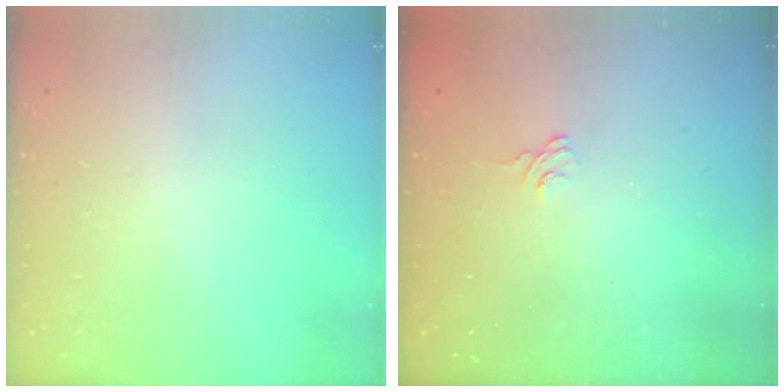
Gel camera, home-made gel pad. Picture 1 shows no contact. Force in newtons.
{"total": 2.5, "press": 2.1, "slide": 1.3}